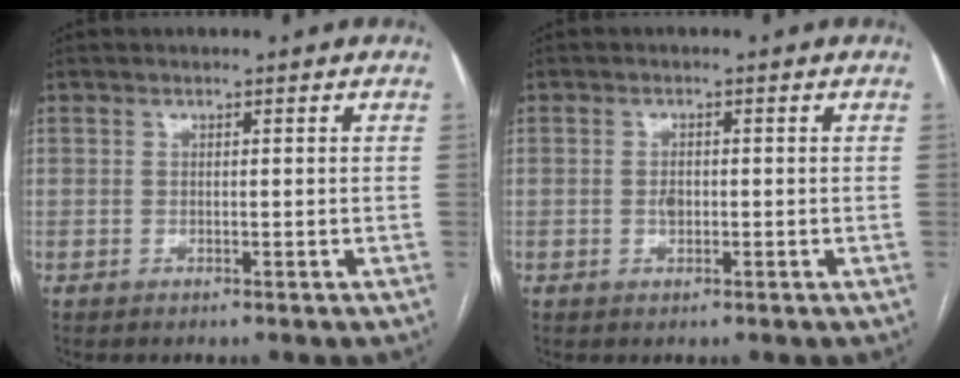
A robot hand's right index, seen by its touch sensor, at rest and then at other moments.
{"total": 1.4, "force": [-0.1, 0.9, 1.1], "torque": [-0.018, 0.003, 0.001]}